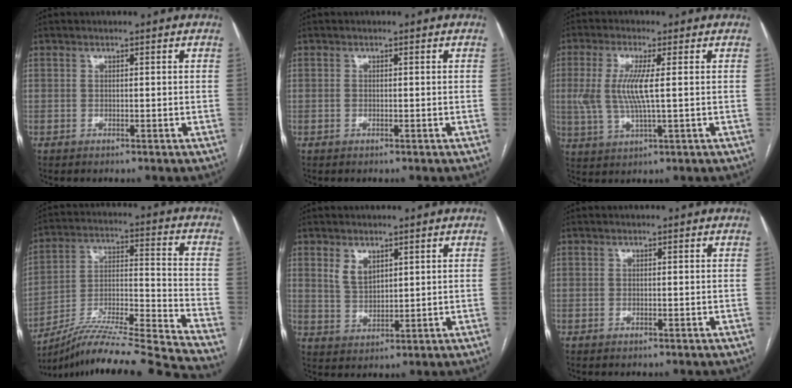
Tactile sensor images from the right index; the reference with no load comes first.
{"total": 0.0}
{"total": 7.2, "force": [0.7, 1.0, 7.1], "torque": [-0.165, 0.001, 0.015]}
{"total": 23.5, "force": [-21.2, -2.5, 9.7], "torque": [-0.149, -0.015, -0.348]}
{"total": 3.7, "force": [2.1, 2.1, 2.2], "torque": [-0.046, 0.000, 0.050]}
{"total": 0.0}